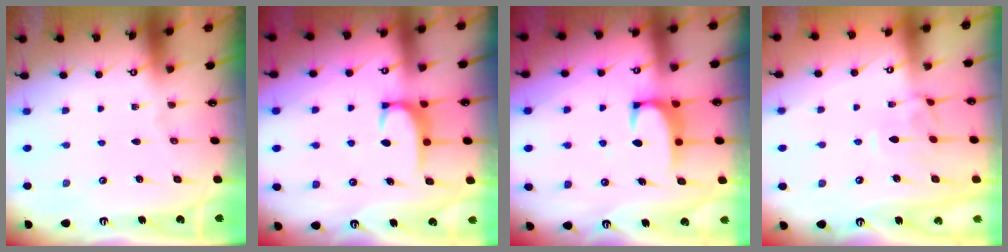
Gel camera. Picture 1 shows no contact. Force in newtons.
{"total": 2.6, "press": 2.6, "slide": 0.4}
{"total": 1.9, "press": 1.9, "slide": 0.3}
{"total": 1.3, "press": 1.2, "slide": 0.6}